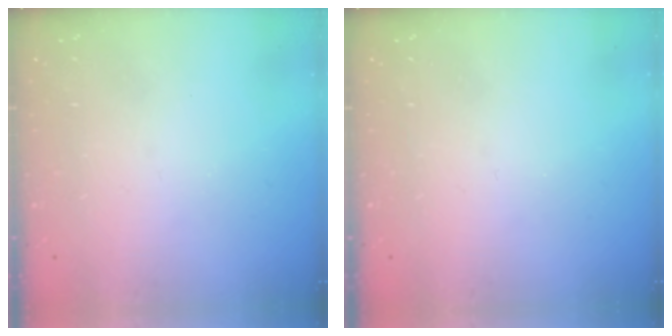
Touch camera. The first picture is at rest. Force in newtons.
{"total": 0.0}